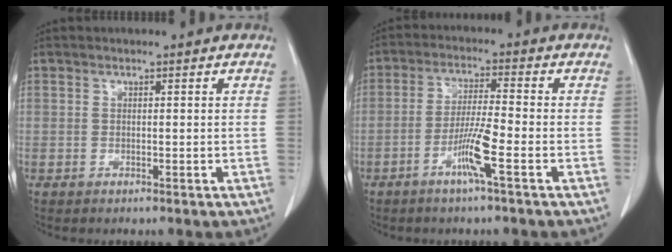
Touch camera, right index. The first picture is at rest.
{"total": 6.2, "force": [-2.9, -0.5, 5.5], "torque": [-0.110, -0.006, -0.059]}